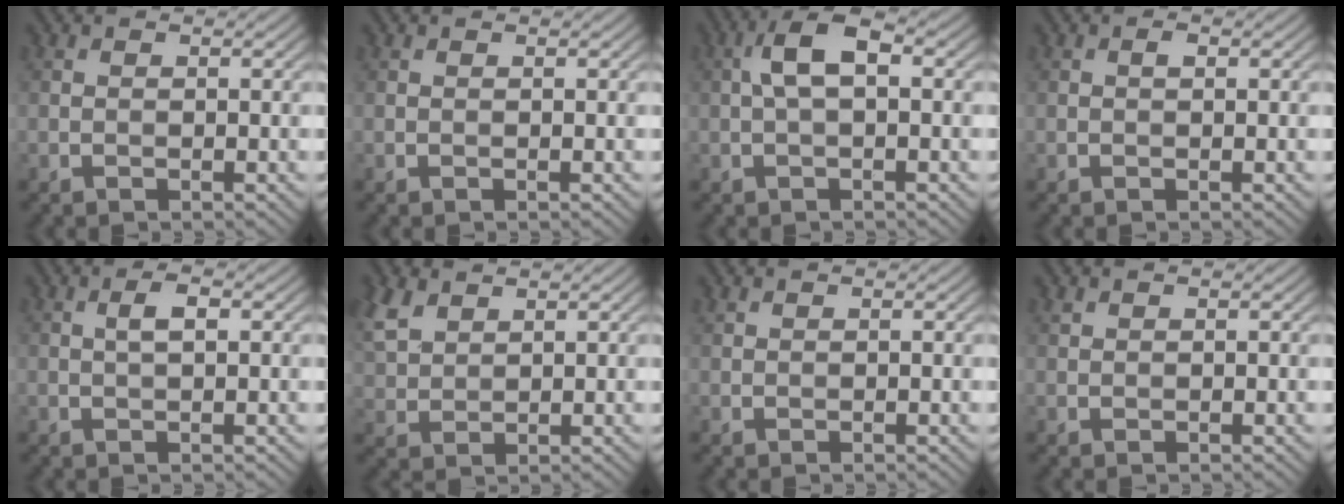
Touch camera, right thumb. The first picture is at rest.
{"total": 0.0}
{"total": 4.6, "force": [0.5, 1.8, 4.2], "torque": [-0.088, 0.018, 0.004]}
{"total": 0.7, "force": [0.2, 0.3, 0.5], "torque": [-0.009, 0.002, 0.002]}
{"total": 2.0, "force": [0.5, 0.6, 1.8], "torque": [-0.037, 0.005, 0.007]}
{"total": 5.5, "force": [3.3, 3.0, 3.2], "torque": [-0.094, 0.011, 0.073]}
{"total": 0.6, "force": [0.5, 0.2, 0.2], "torque": [-0.007, 0.001, 0.012]}
{"total": 0.6, "force": [0.5, 0.3, 0.1], "torque": [-0.004, 0.001, 0.013]}